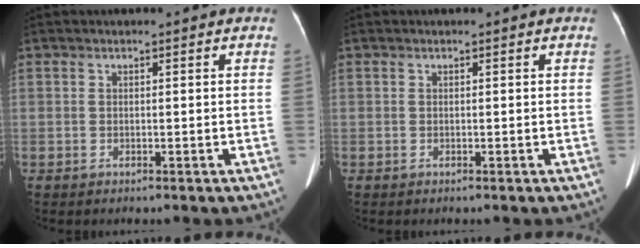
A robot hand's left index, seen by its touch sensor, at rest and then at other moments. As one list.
[{"total": 0.0}]